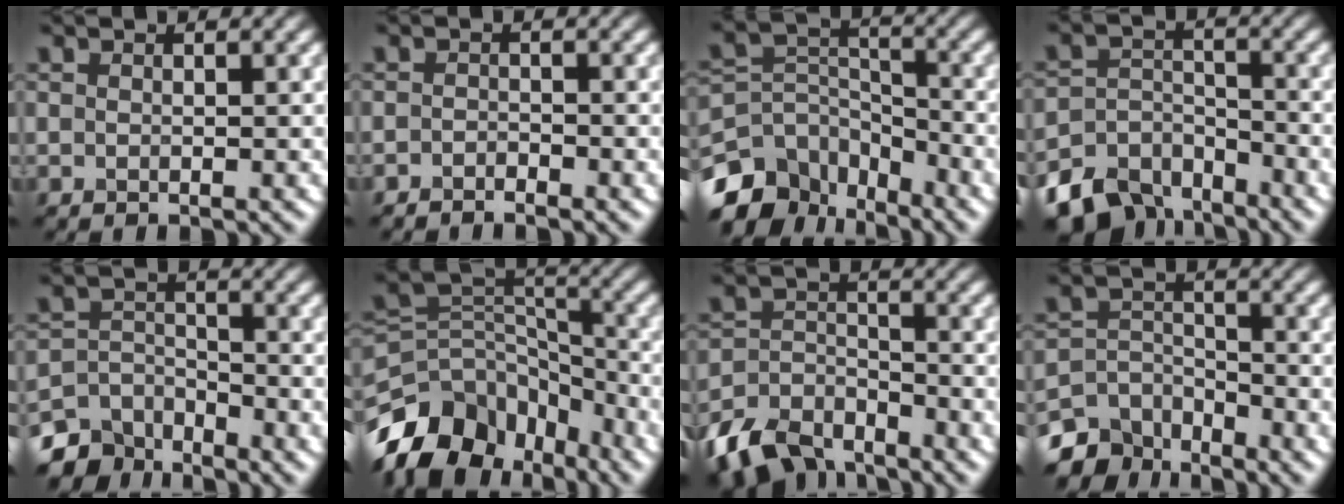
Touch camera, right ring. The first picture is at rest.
{"total": 1.0, "force": [-0.9, 0.2, 0.3], "torque": [-0.003, 0.001, -0.018]}
{"total": 9.2, "force": [-6.2, 5.4, 4.0], "torque": [-0.082, -0.005, -0.128]}
{"total": 8.3, "force": [-6.7, 4.4, 2.3], "torque": [-0.028, -0.009, -0.117]}
{"total": 5.6, "force": [-4.8, 2.7, 1.3], "torque": [-0.015, -0.008, -0.092]}
{"total": 11.8, "force": [-7.7, 7.3, 5.1], "torque": [-0.102, 0.023, -0.138]}
{"total": 8.1, "force": [-6.6, 3.8, 2.9], "torque": [-0.055, -0.007, -0.134]}
{"total": 6.1, "force": [-5.0, 3.1, 1.7], "torque": [-0.024, -0.007, -0.099]}